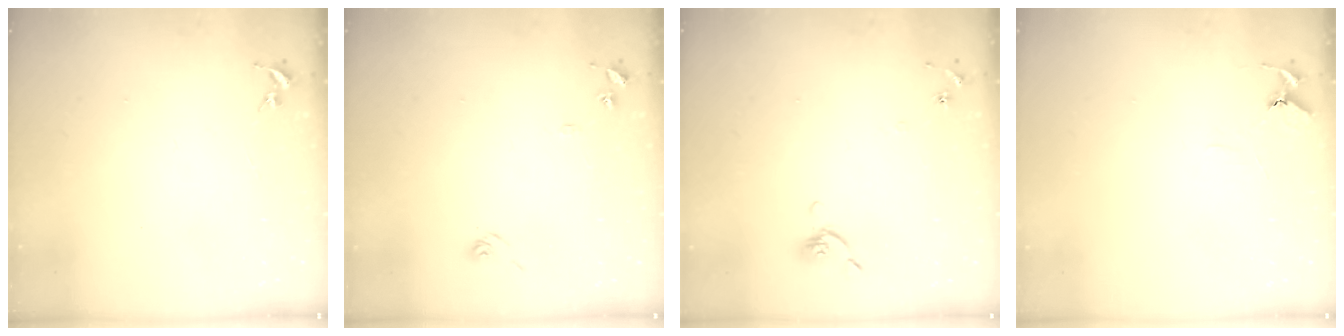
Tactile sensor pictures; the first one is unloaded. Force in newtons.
{"total": 7.2, "press": 7.2, "slide": 0.7}
{"total": 6.2, "press": 6.2, "slide": 0.8}
{"total": 5.8, "press": 5.8, "slide": 0.6}